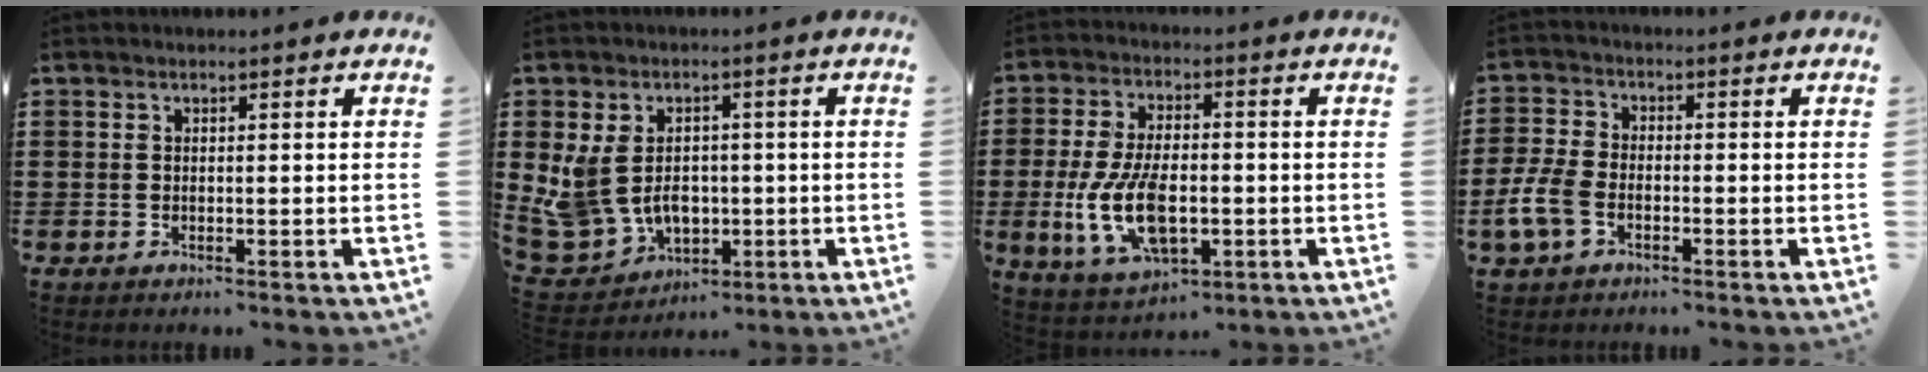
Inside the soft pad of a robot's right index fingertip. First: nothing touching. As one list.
[{"total": 8.5, "force": [0.1, 7.2, 4.6], "torque": [-0.143, 0.002, 0.003]}, {"total": 11.0, "force": [-2.2, 5.5, 9.2], "torque": [-0.217, -0.011, -0.042]}, {"total": 5.4, "force": [-2.4, 3.1, 3.7], "torque": [-0.098, -0.001, -0.051]}]